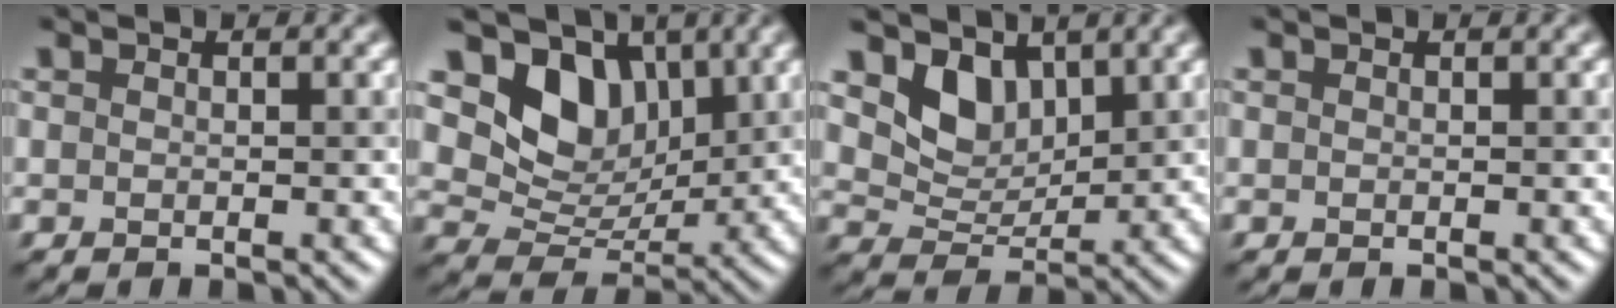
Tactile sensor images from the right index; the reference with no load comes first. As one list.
[{"total": 6.4, "force": [2.8, 4.7, 3.3], "torque": [-0.055, -0.014, 0.042]}, {"total": 3.8, "force": [2.3, 2.5, 1.8], "torque": [-0.043, -0.015, 0.037]}, {"total": 0.0}]